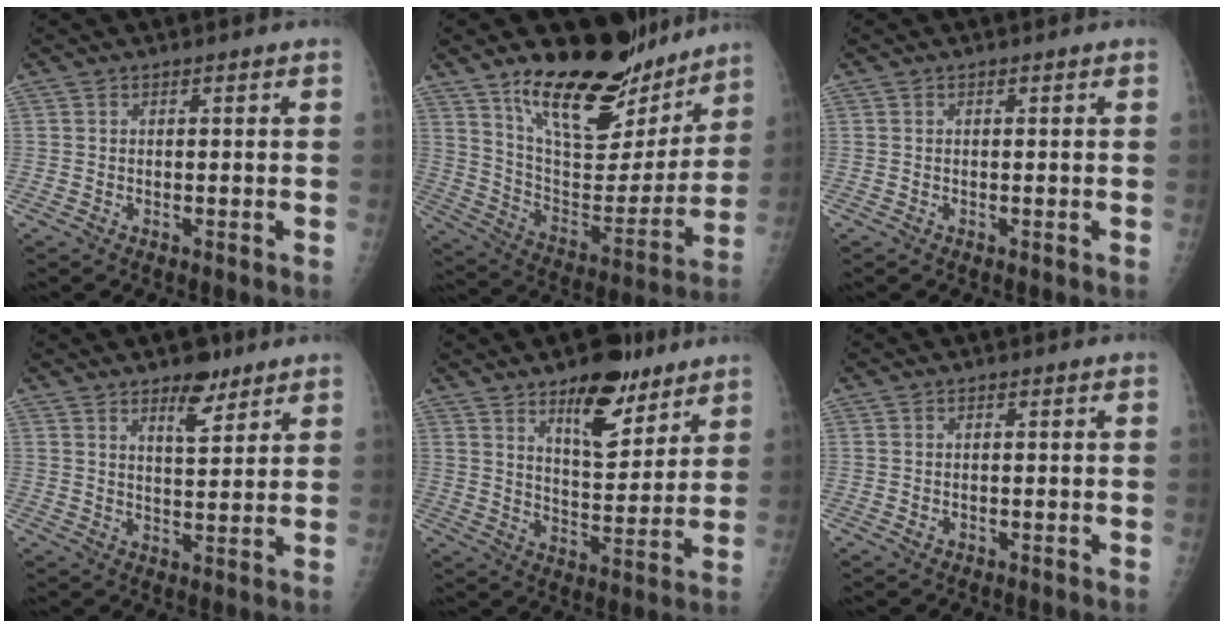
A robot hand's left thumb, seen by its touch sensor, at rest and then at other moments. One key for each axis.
{"total": 24.0, "fx": 17.6, "fy": 10.0, "fz": 12.9, "tx": -0.148, "ty": -0.096, "tz": 0.290}
{"total": 0.0}
{"total": 6.3, "fx": 4.3, "fy": 2.6, "fz": 3.8, "tx": -0.040, "ty": -0.029, "tz": 0.066}
{"total": 13.2, "fx": 8.4, "fy": 5.8, "fz": 8.3, "tx": -0.088, "ty": -0.054, "tz": 0.131}
{"total": 0.8, "fx": -0.2, "fy": 0.7, "fz": 0.4, "tx": -0.003, "ty": 0.001, "tz": -0.001}